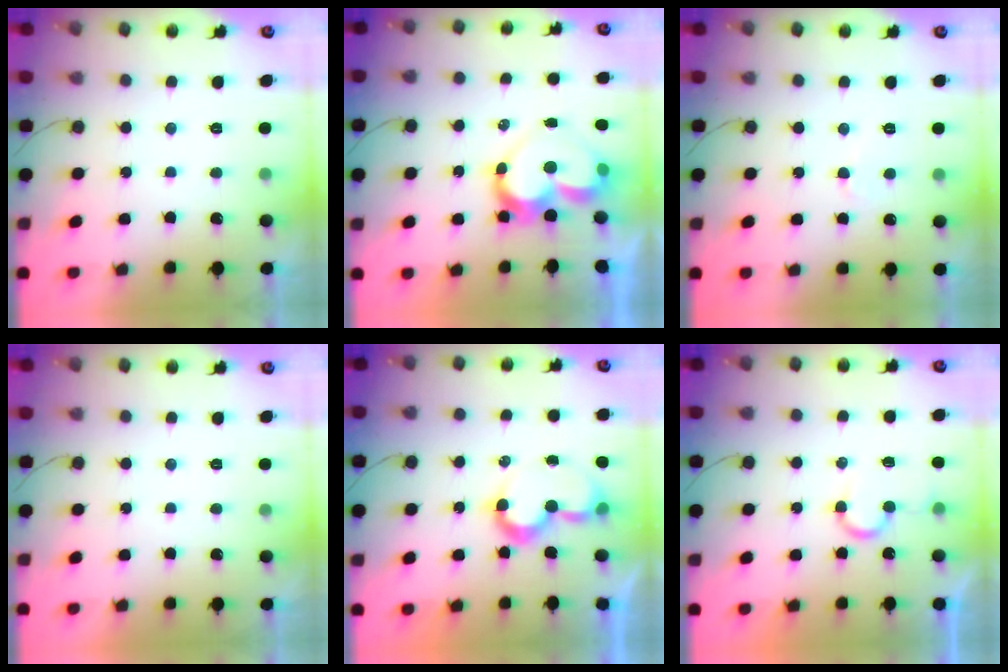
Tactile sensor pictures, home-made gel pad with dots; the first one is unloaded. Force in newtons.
{"total": 11.4, "press": 11.4, "slide": 1.1}
{"total": 3.5, "press": 3.4, "slide": 0.4}
{"total": 1.7, "press": 1.7, "slide": 0.1}
{"total": 7.8, "press": 7.8, "slide": 0.8}
{"total": 7.6, "press": 7.6, "slide": 0.6}